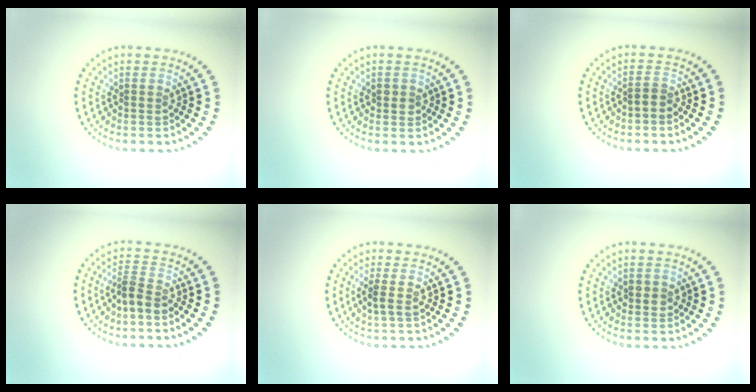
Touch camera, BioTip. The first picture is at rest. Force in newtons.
{"total": 1.1, "press": 1.0, "slide": 0.4}
{"total": 0.8, "press": 0.6, "slide": 0.6}
{"total": 2.2, "press": 1.7, "slide": 1.4}
{"total": 1.4, "press": 1.2, "slide": 0.7}
{"total": 1.1, "press": 1.0, "slide": 0.4}